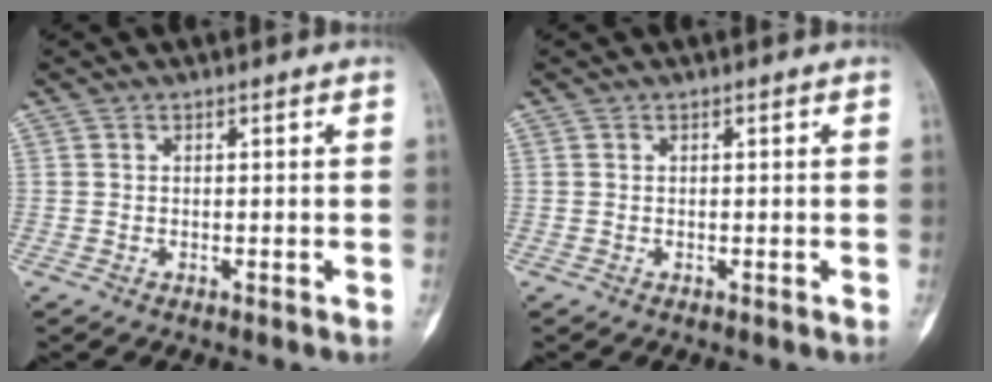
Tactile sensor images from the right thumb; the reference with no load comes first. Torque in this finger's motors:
{"motor_torque": [0.00, 0.00, 0.06, -0.02, 0.02]}